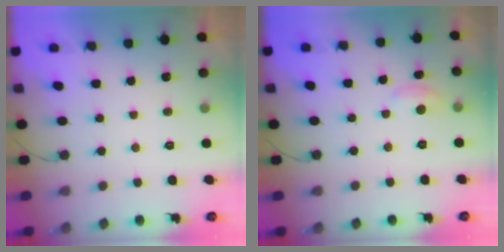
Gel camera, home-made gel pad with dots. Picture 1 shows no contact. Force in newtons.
{"total": 4.6, "press": 4.5, "slide": 0.6}